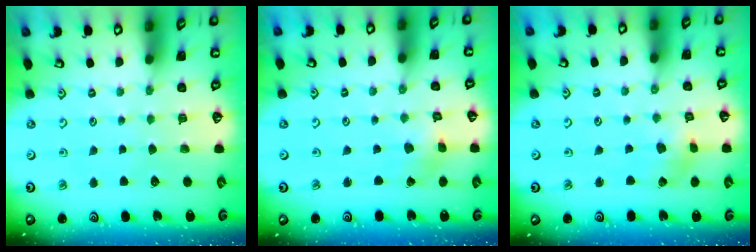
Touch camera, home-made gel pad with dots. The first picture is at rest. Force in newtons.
{"total": 1.4, "press": 1.4, "slide": 0.1}
{"total": 3.1, "press": 3.1, "slide": 0.4}